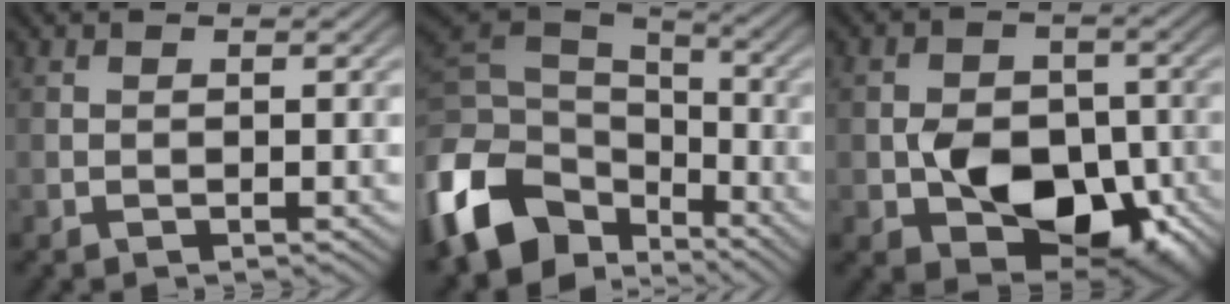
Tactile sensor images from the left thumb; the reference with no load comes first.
{"total": 14.1, "force": [-5.6, 9.8, 8.5], "torque": [-0.219, -0.020, -0.105]}
{"total": 9.6, "force": [-2.7, 6.7, 6.4], "torque": [-0.104, -0.020, -0.046]}